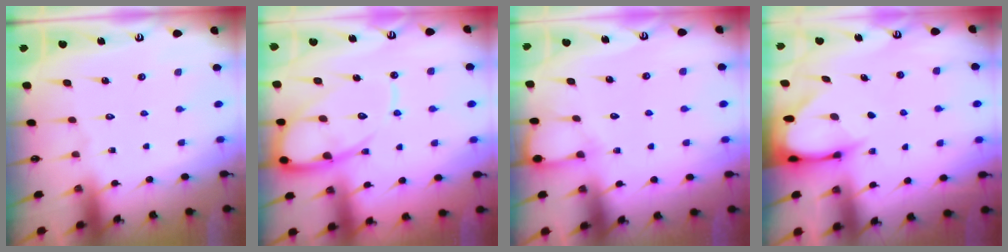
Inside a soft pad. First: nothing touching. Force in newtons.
{"total": 13.6, "press": 13.5, "slide": 1.3}
{"total": 4.2, "press": 4.2, "slide": 0.5}
{"total": 3.7, "press": 3.7, "slide": 0.4}